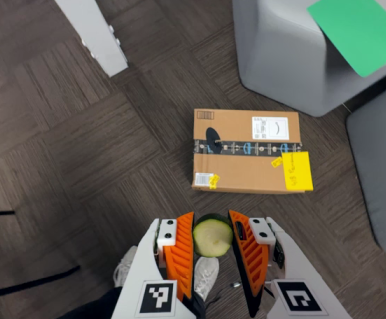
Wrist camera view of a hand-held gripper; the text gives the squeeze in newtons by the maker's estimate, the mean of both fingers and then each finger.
{"total": 11.1, "left": 12.2, "right": 10.0}